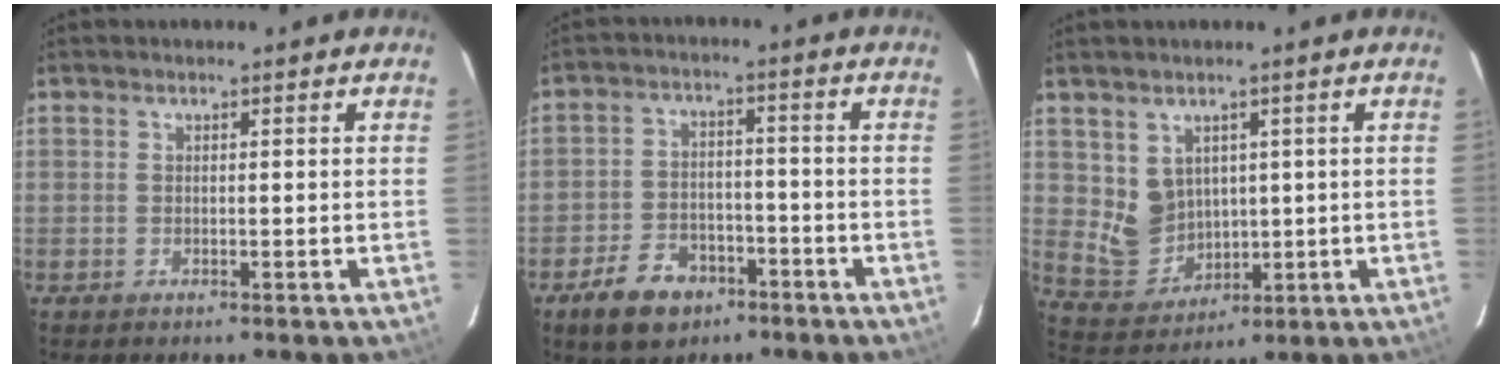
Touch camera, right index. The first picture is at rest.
{"total": 9.6, "force": [-6.0, 6.2, 4.4], "torque": [-0.114, 0.015, -0.089]}
{"total": 7.0, "force": [2.0, 6.3, 2.4], "torque": [-0.052, -0.002, 0.063]}